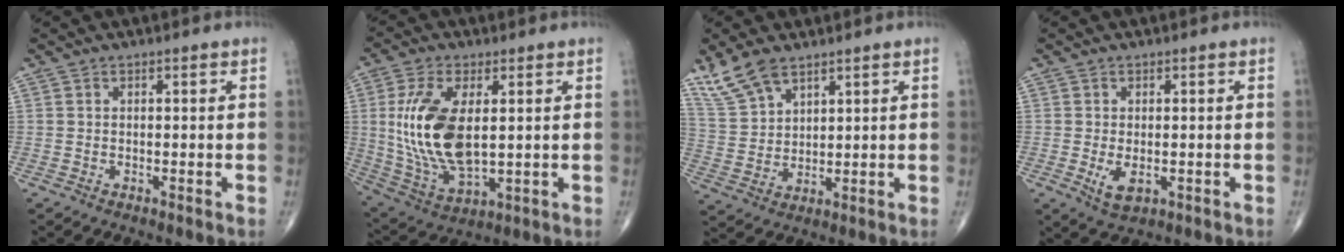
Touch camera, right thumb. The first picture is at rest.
{"total": 16.2, "force": [2.0, 7.9, 14.0], "torque": [-0.288, -0.016, 0.050]}
{"total": 8.4, "force": [6.2, 3.7, 4.3], "torque": [-0.084, -0.016, 0.135]}
{"total": 3.9, "force": [-0.8, 2.1, 3.2], "torque": [-0.055, -0.009, -0.007]}